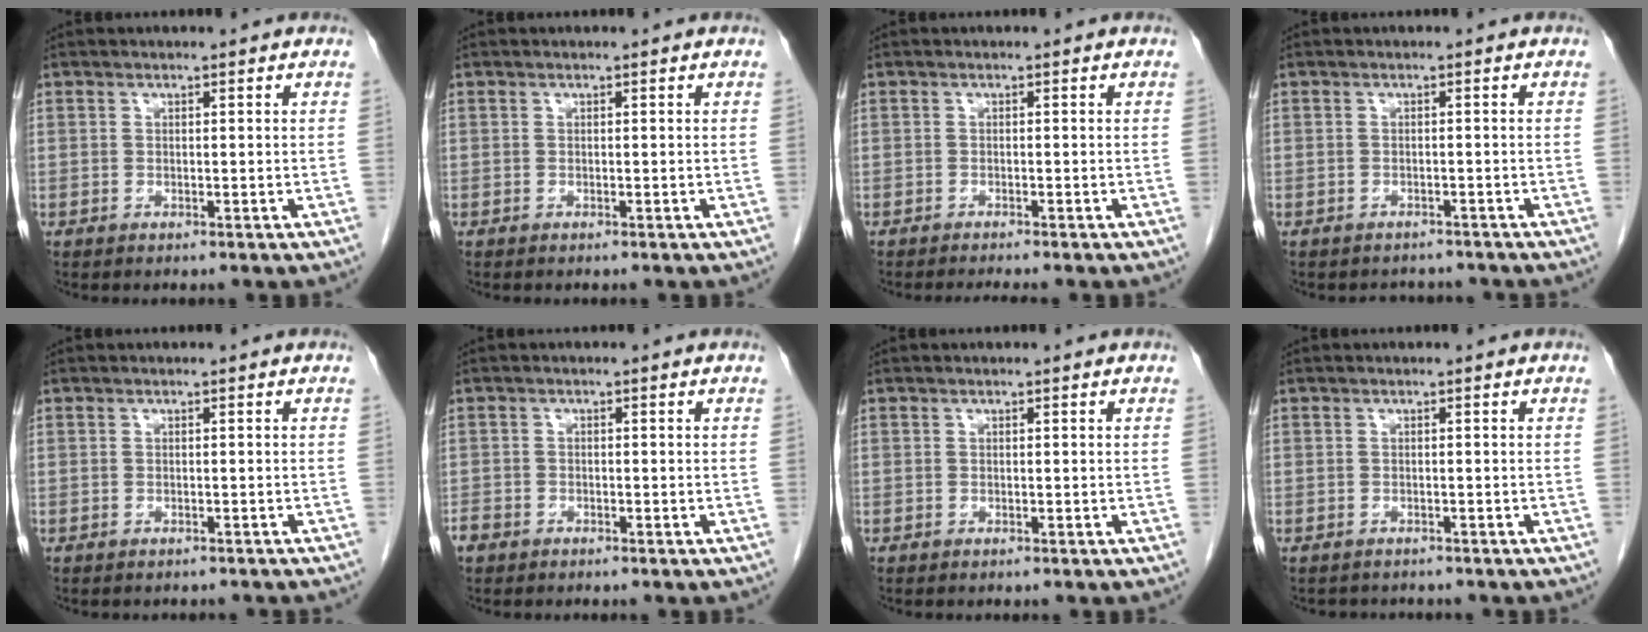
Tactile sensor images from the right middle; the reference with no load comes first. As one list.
[{"total": 0.0}, {"total": 2.6, "force": [-2.3, -0.3, 1.1], "torque": [-0.013, -0.004, -0.034]}, {"total": 3.0, "force": [-2.7, 1.2, -0.2], "torque": [0.003, 0.002, -0.039]}, {"total": 3.3, "force": [-3.0, 1.1, 0.9], "torque": [-0.014, -0.004, -0.034]}, {"total": 2.2, "force": [-1.6, 1.3, 0.6], "torque": [-0.016, 0.001, -0.029]}, {"total": 0.0}, {"total": 2.8, "force": [-2.6, 1.1, 0.4], "torque": [-0.007, -0.003, -0.032]}]